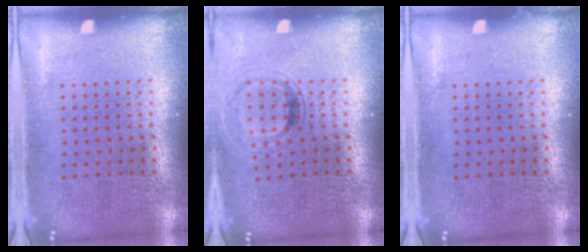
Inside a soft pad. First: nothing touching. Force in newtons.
{"total": 0.8, "press": 0.7, "slide": 0.2}
{"total": 0.0}